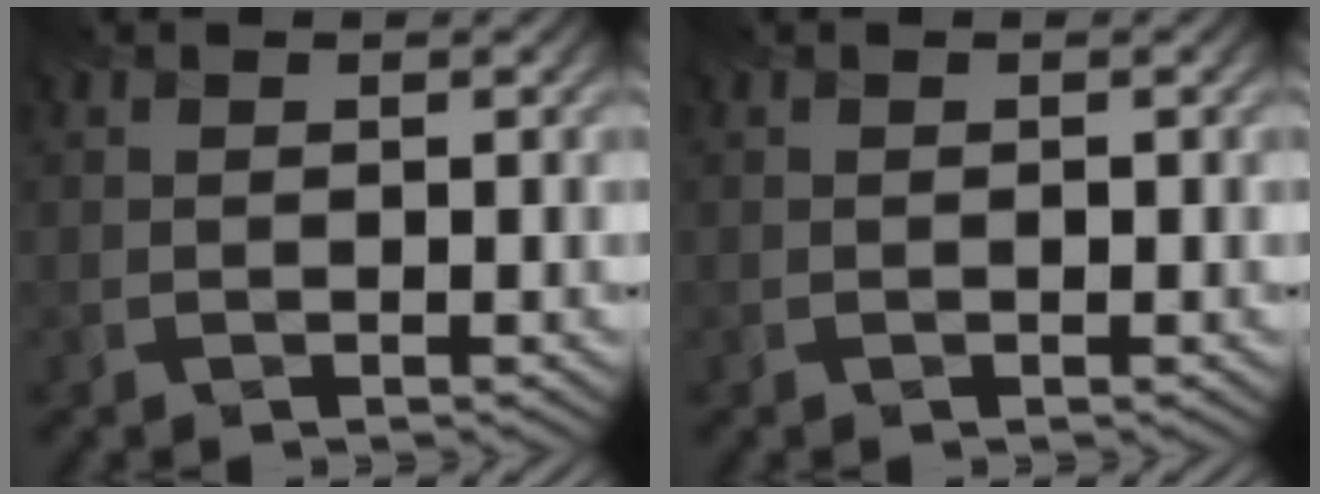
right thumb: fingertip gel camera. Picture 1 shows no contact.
{"total": 0.0}